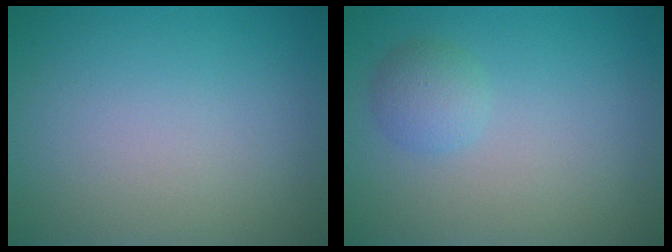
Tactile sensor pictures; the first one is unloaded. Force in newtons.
{"total": 1.8, "press": 1.8, "slide": 0.1}